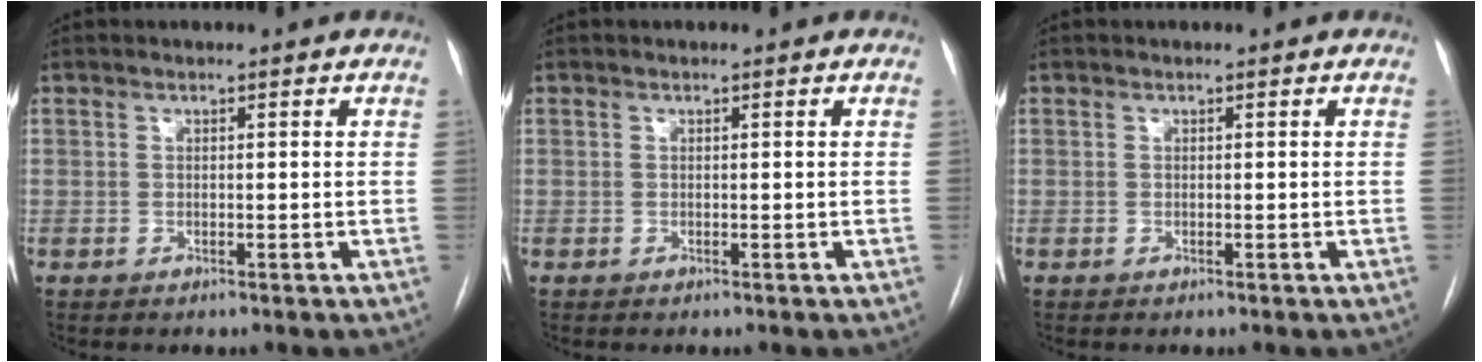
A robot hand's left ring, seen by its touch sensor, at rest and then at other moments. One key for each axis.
{"total": 0.0}
{"total": 0.0}